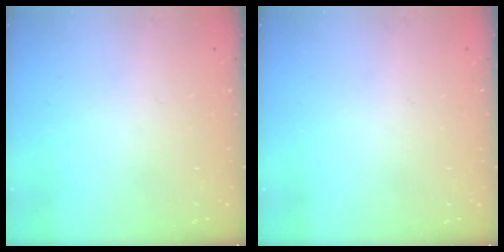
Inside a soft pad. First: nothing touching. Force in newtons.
{"total": 0.0}